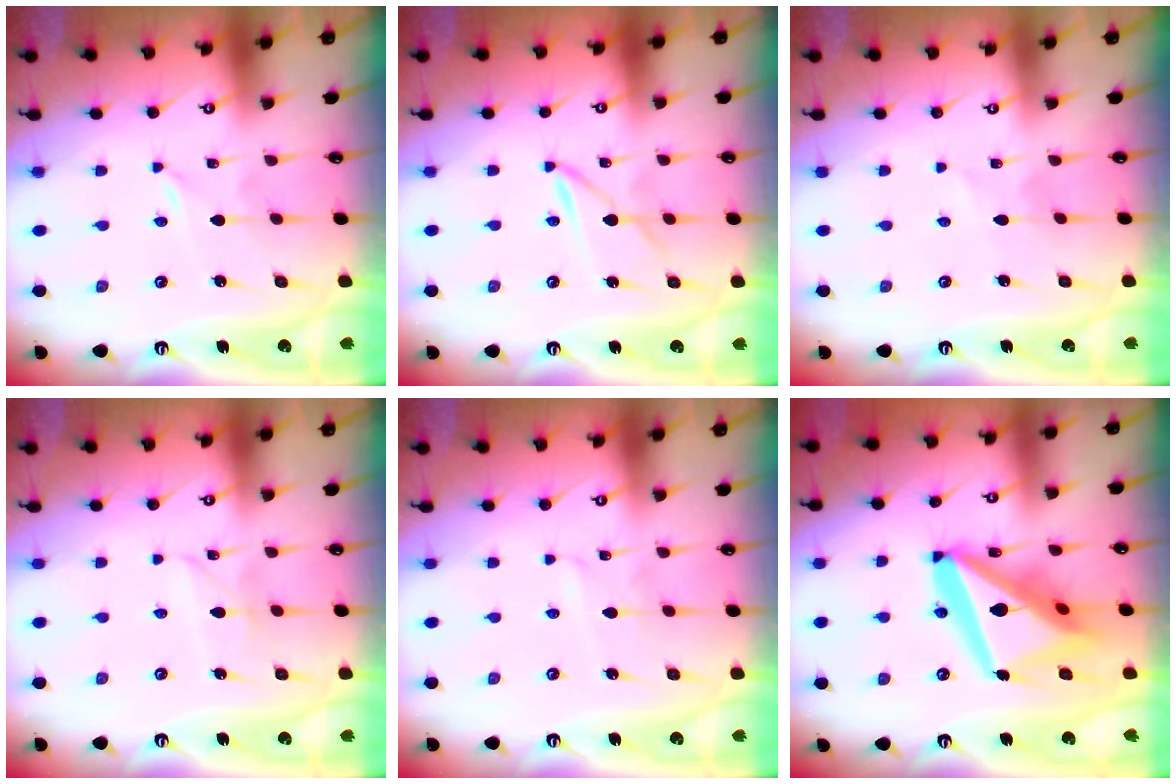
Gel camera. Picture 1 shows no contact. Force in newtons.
{"total": 2.1, "press": 2.1, "slide": 0.2}
{"total": 1.8, "press": 1.8, "slide": 0.2}
{"total": 3.8, "press": 3.7, "slide": 0.4}
{"total": 1.8, "press": 1.8, "slide": 0.1}
{"total": 22.4, "press": 22.2, "slide": 2.9}